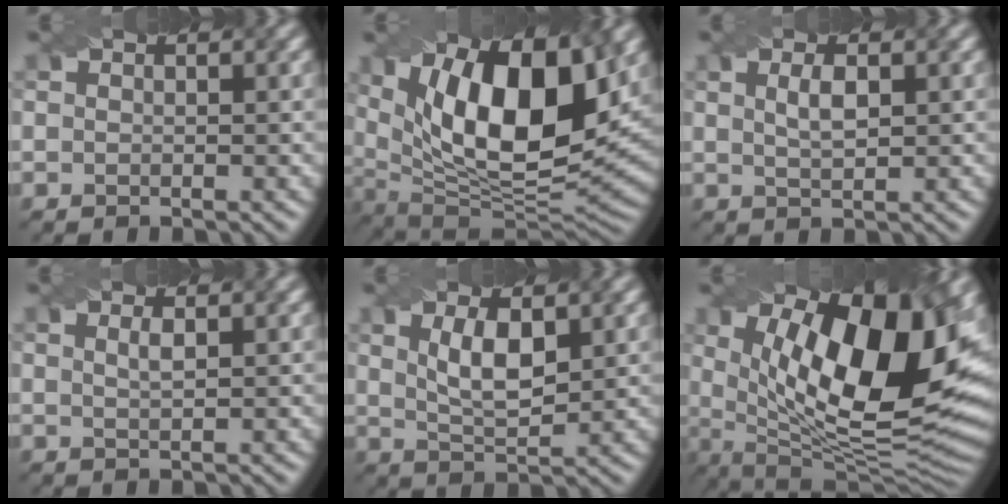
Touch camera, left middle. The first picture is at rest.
{"total": 15.5, "force": [4.7, 6.7, 13.2], "torque": [-0.202, 0.003, 0.074]}
{"total": 1.8, "force": [0.4, 0.6, 1.7], "torque": [-0.032, 0.001, 0.010]}
{"total": 0.9, "force": [0.2, 0.2, 0.8], "torque": [-0.013, 0.002, 0.004]}
{"total": 4.2, "force": [1.1, 1.7, 3.7], "torque": [-0.077, -0.002, 0.024]}
{"total": 16.5, "force": [3.9, 6.9, 14.5], "torque": [-0.206, -0.006, 0.064]}